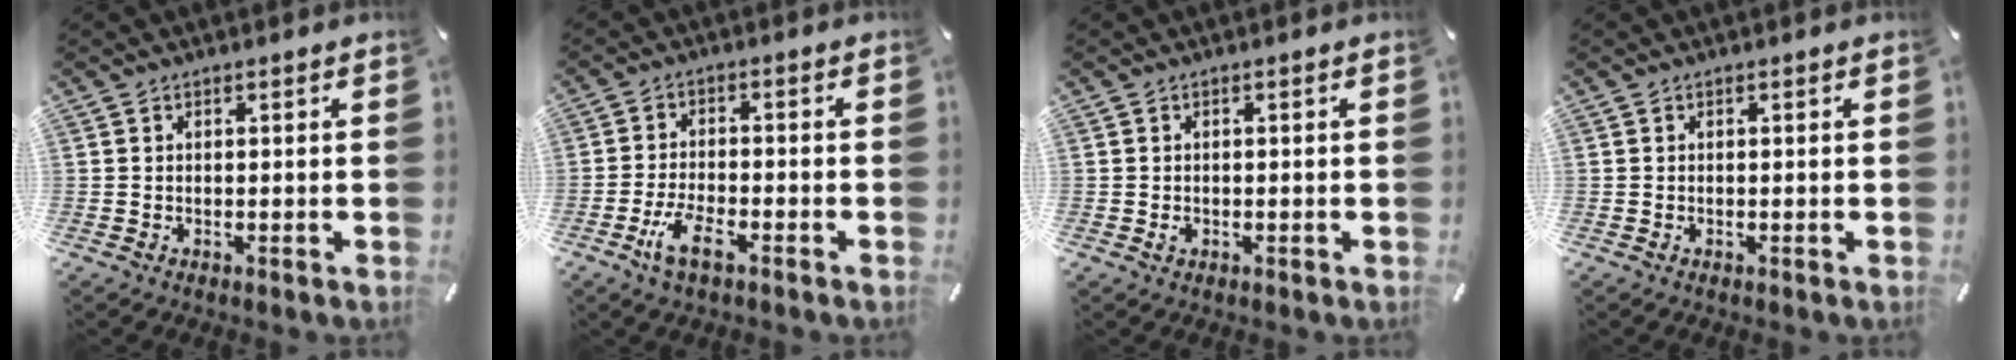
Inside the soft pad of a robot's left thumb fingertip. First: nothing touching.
{"total": 6.6, "force": [-3.5, 2.7, 4.9], "torque": [-0.108, 0.008, -0.068]}
{"total": 1.0, "force": [-0.2, 0.7, 0.6], "torque": [-0.011, 0.001, -0.005]}
{"total": 0.0}